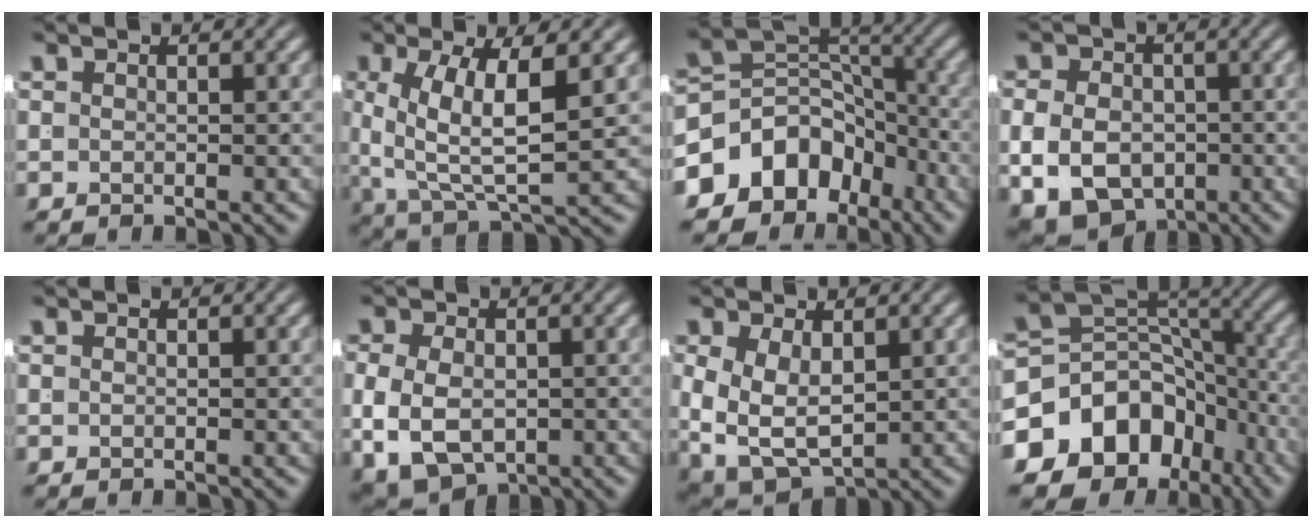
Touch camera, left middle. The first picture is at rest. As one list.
[{"total": 6.8, "force": [0.6, 3.2, 6.0], "torque": [-0.107, -0.019, 0.026]}, {"total": 13.2, "force": [-3.7, 10.6, 6.9], "torque": [-0.131, -0.037, -0.059]}, {"total": 9.9, "force": [-3.5, 8.0, 4.6], "torque": [-0.096, -0.045, -0.046]}, {"total": 0.0}, {"total": 8.1, "force": [-2.0, 6.5, 4.4], "torque": [-0.107, -0.039, -0.015]}, {"total": 8.4, "force": [-1.3, 6.8, 4.8], "torque": [-0.126, -0.047, -0.003]}, {"total": 15.4, "force": [-5.5, 11.9, 8.0], "torque": [-0.136, -0.046, -0.079]}]